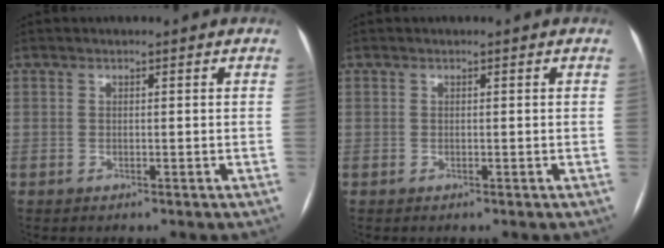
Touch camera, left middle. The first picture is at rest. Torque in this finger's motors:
{"motor_torque": [0.02, -0.12, 0.00, 0.00]}